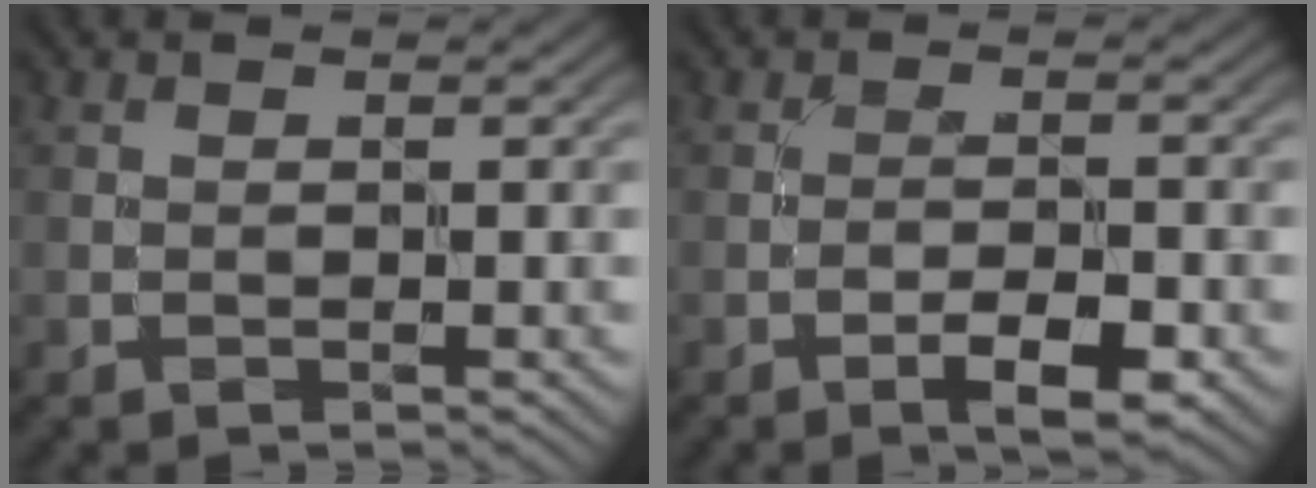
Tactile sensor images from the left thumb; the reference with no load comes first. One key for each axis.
{"total": 3.6, "fx": -2.0, "fy": 1.0, "fz": 2.8, "tx": -0.046, "ty": 0.005, "tz": -0.033}